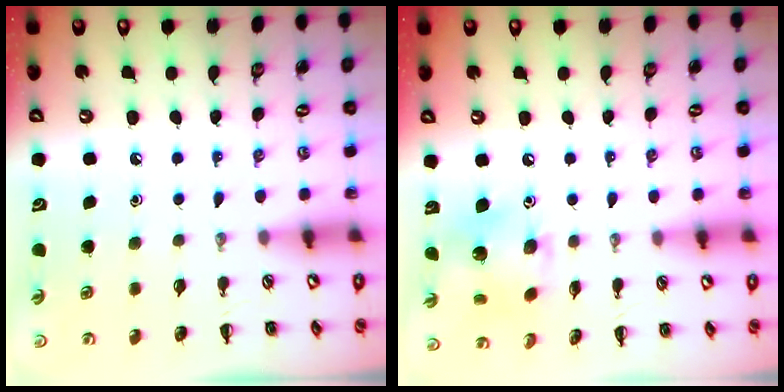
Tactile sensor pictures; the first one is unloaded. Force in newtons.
{"total": 7.3, "press": 7.3, "slide": 0.4}